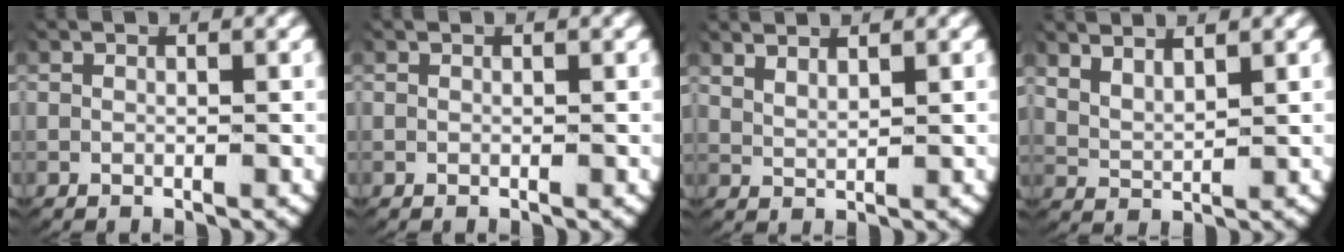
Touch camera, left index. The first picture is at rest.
{"total": 0.0}
{"total": 2.1, "force": [1.9, 0.4, 0.7], "torque": [-0.024, -0.005, 0.042]}
{"total": 3.1, "force": [1.9, 1.9, 1.5], "torque": [-0.045, -0.007, 0.036]}